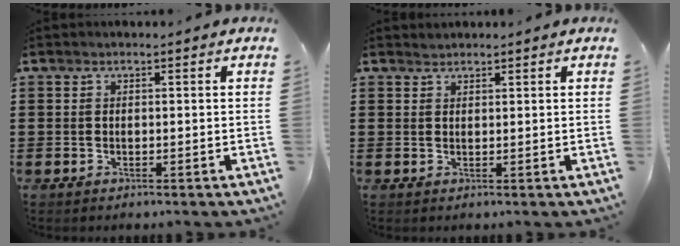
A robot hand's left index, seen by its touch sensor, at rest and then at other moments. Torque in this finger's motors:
{"motor_torque": [-0.05, -0.10, -0.20, -0.01]}